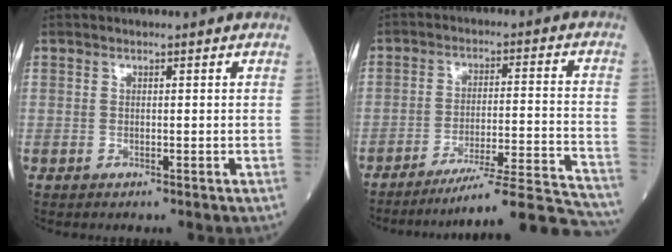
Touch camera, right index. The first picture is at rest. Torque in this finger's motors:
{"motor_torque": [-0.24, -0.60, 0.14, 0.03]}